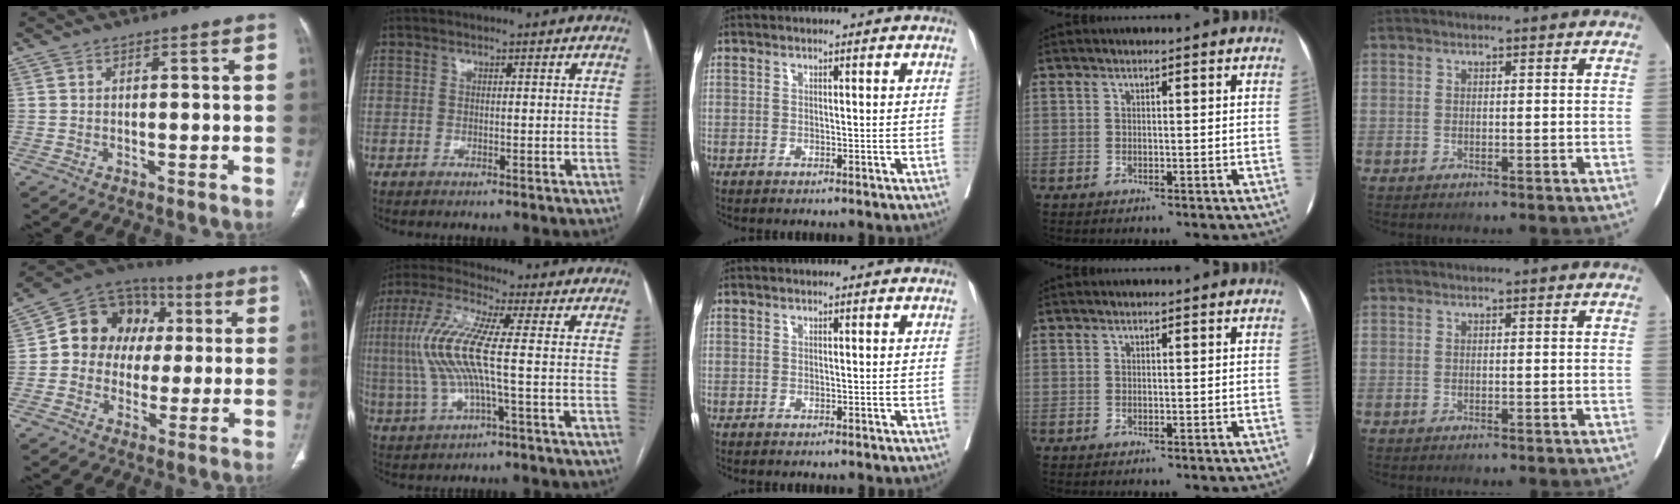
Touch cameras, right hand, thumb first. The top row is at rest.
{"thumb": {"total": 14.2, "force": [1.4, 12.4, 6.8], "torque": [-0.063, 0.027, 0.013]}, "index": {"total": 11.1, "force": [0.0, 1.3, 11.1], "torque": [-0.255, 0.017, -0.004]}}